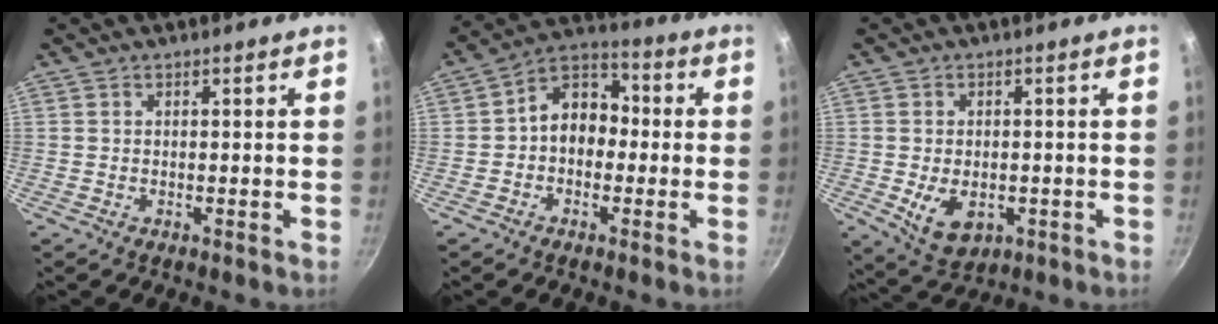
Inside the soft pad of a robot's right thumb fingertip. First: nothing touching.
{"total": 9.2, "force": [-0.6, 7.1, 5.8], "torque": [-0.046, 0.037, -0.033]}
{"total": 7.6, "force": [-1.7, 5.1, 5.3], "torque": [-0.078, -0.006, -0.012]}